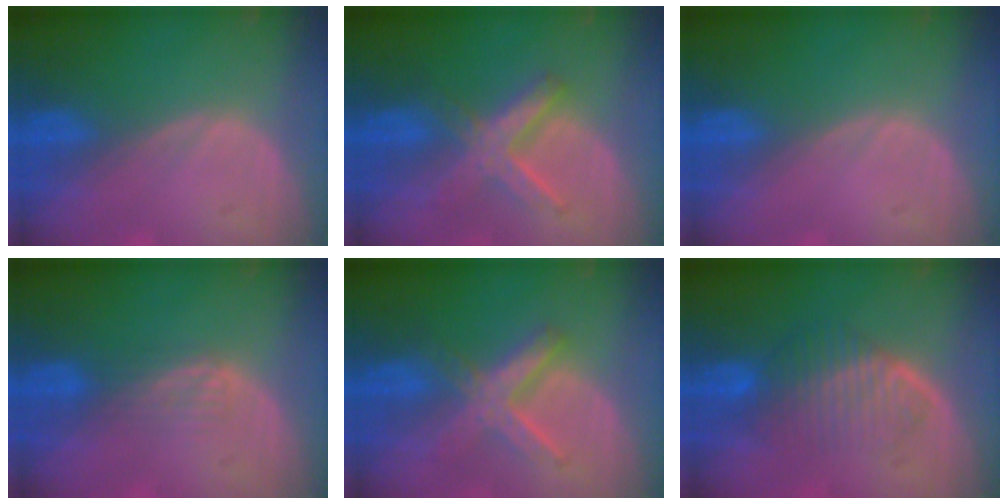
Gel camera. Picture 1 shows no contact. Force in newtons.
{"total": 6.6, "press": 6.6, "slide": 0.2}
{"total": 0.0}
{"total": 2.6, "press": 2.6, "slide": 0.4}
{"total": 6.6, "press": 6.6, "slide": 0.2}
{"total": 6.7, "press": 6.4, "slide": 1.7}